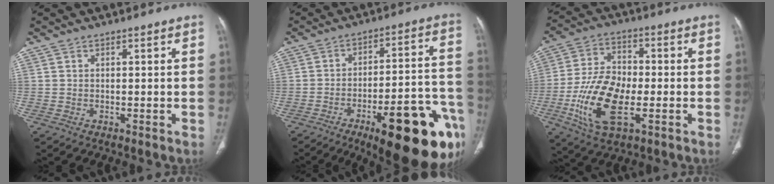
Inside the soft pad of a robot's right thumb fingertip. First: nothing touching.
{"total": 25.6, "force": [-12.9, 7.7, 20.7], "torque": [-0.206, 0.069, -0.177]}
{"total": 15.3, "force": [-4.0, 7.8, 12.6], "torque": [-0.247, 0.008, -0.072]}